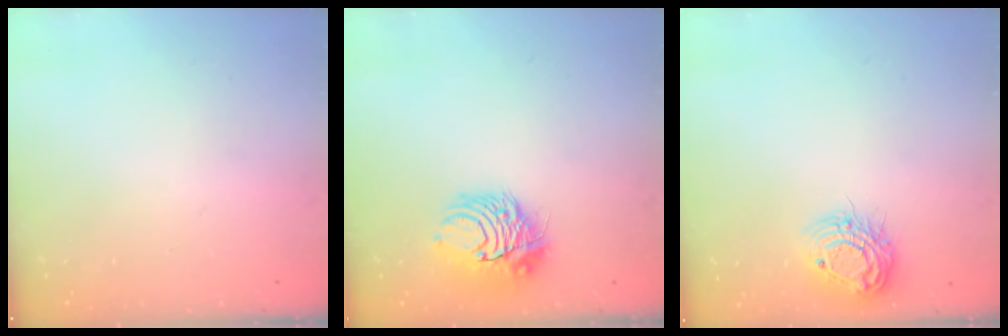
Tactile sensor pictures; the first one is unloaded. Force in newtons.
{"total": 10.0, "press": 10.0, "slide": 0.2}
{"total": 12.2, "press": 12.2, "slide": 0.9}